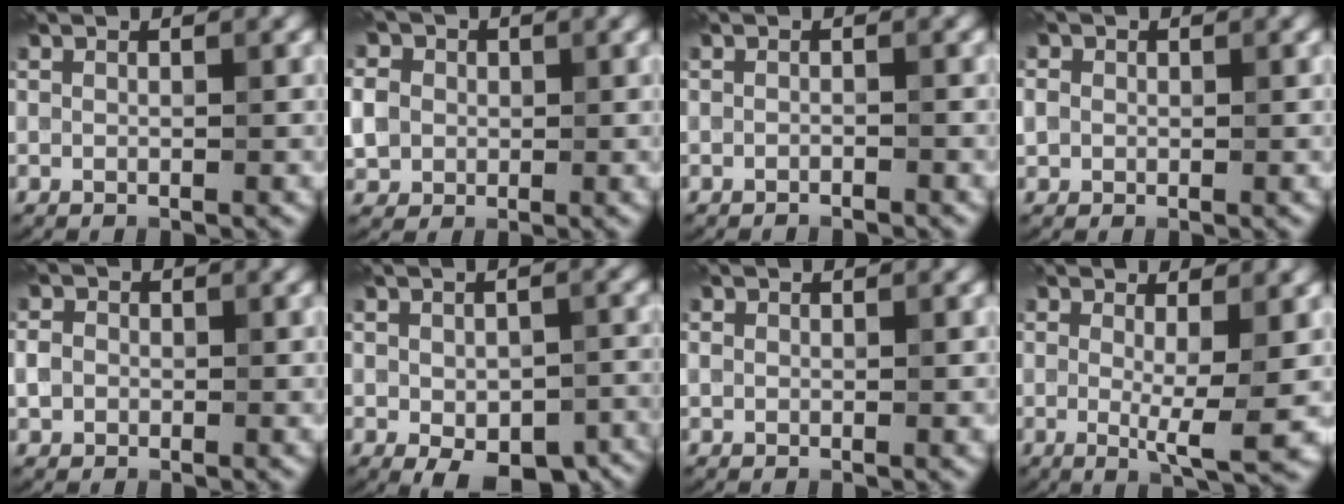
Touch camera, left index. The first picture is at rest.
{"total": 5.4, "force": [0.7, 4.8, 2.4], "torque": [-0.059, 0.024, 0.003]}
{"total": 0.8, "force": [-0.7, 0.1, 0.2], "torque": [0.000, -0.001, -0.014]}
{"total": 1.5, "force": [0.2, 1.4, 0.5], "torque": [-0.009, -0.001, 0.000]}
{"total": 1.7, "force": [-0.1, 1.6, 0.7], "torque": [-0.012, 0.000, -0.008]}
{"total": 7.9, "force": [-3.5, 4.2, 5.6], "torque": [-0.076, -0.023, -0.034]}
{"total": 0.9, "force": [0.4, 0.7, 0.5], "torque": [-0.008, 0.000, 0.007]}
{"total": 4.6, "force": [0.4, 0.9, 4.5], "torque": [-0.069, -0.017, 0.005]}